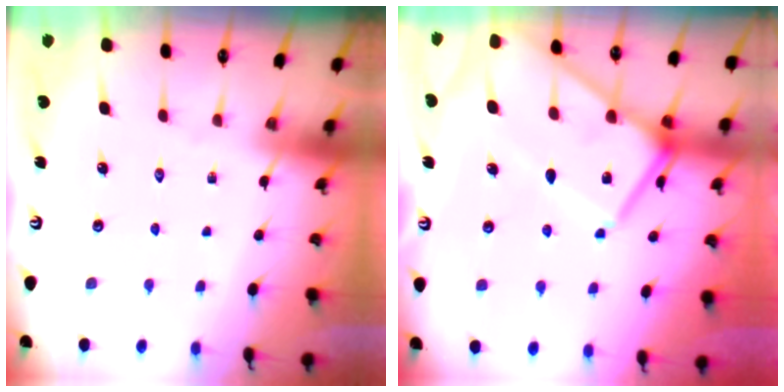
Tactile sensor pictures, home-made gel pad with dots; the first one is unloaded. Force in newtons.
{"total": 15.5, "press": 15.4, "slide": 1.2}